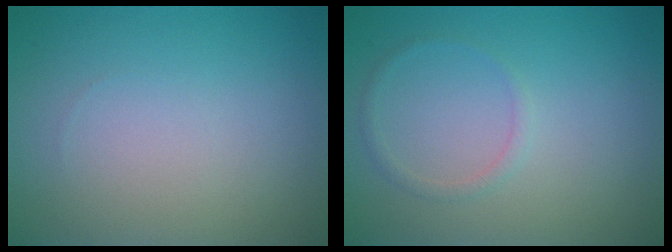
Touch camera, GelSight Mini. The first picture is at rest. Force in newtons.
{"total": 1.0, "press": 1.0, "slide": 0.0}